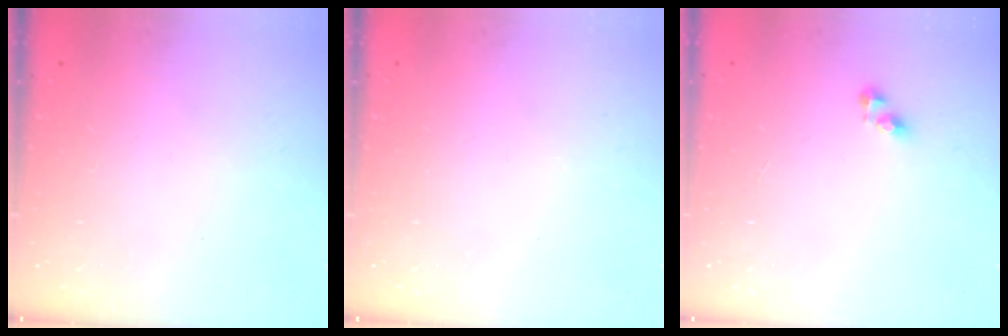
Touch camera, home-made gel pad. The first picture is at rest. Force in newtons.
{"total": 0.0}
{"total": 3.6, "press": 3.6, "slide": 0.6}